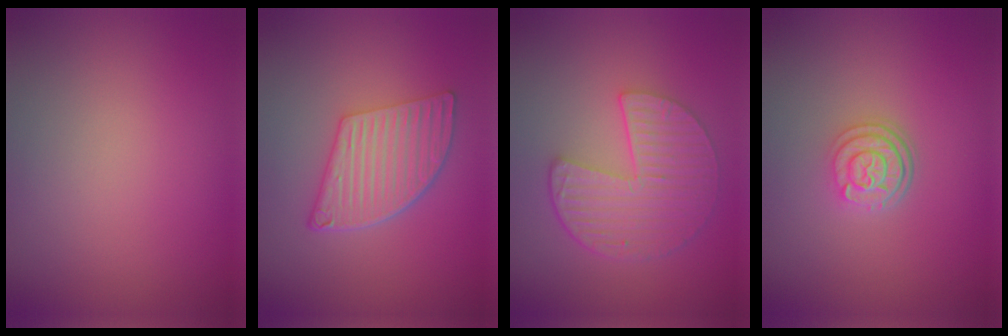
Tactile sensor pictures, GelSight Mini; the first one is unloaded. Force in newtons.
{"total": 5.6, "press": 4.2, "slide": 3.7}
{"total": 5.8, "press": 4.2, "slide": 3.9}
{"total": 3.1, "press": 2.4, "slide": 2.0}